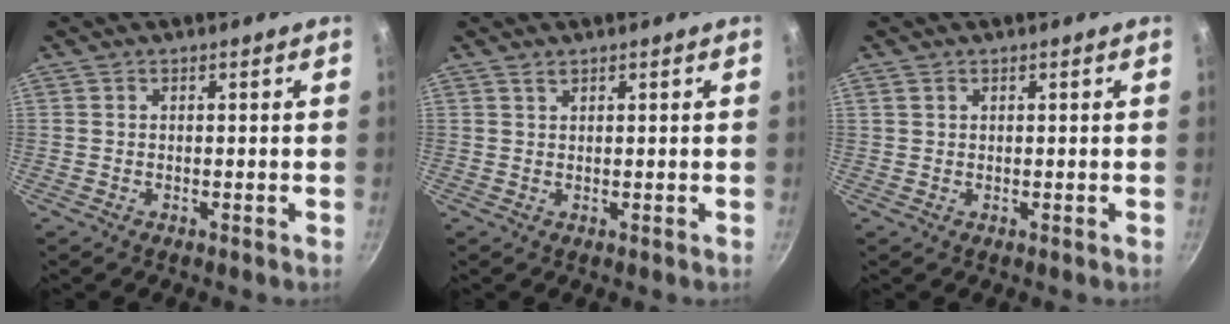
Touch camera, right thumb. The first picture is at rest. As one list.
[{"total": 1.0, "force": [0.8, 0.1, 0.6], "torque": [-0.013, -0.005, 0.019]}, {"total": 0.8, "force": [0.5, 0.6, 0.3], "torque": [-0.005, 0.002, 0.008]}]